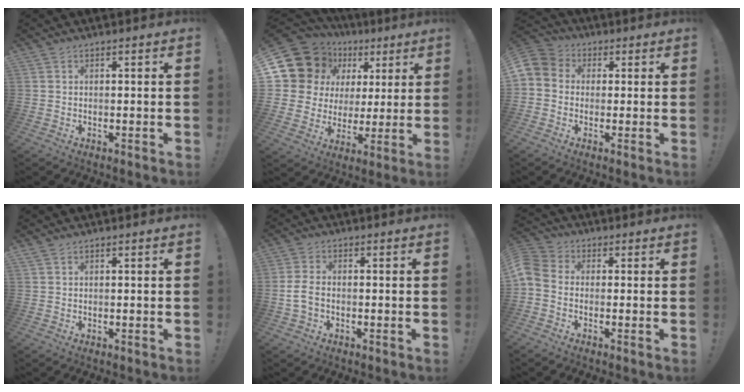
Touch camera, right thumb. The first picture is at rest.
{"total": 15.9, "force": [7.8, 12.2, 6.7], "torque": [-0.106, -0.042, 0.167]}
{"total": 5.6, "force": [-0.5, 5.1, 2.3], "torque": [-0.052, 0.014, -0.007]}
{"total": 0.8, "force": [0.6, 0.1, 0.6], "torque": [-0.016, 0.001, 0.012]}
{"total": 4.9, "force": [-1.1, 3.1, 3.6], "torque": [-0.074, 0.013, -0.018]}
{"total": 5.5, "force": [-1.5, 4.0, 3.4], "torque": [-0.084, 0.005, -0.028]}